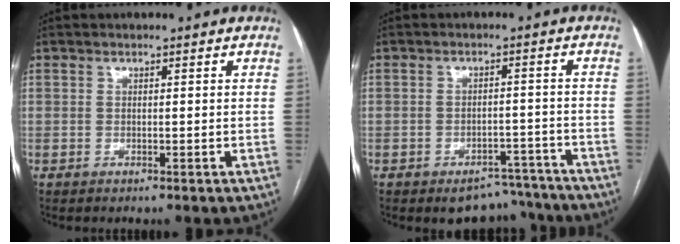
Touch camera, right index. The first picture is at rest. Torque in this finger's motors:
{"motor_torque": [0.54, -0.50, 0.20, 0.03]}